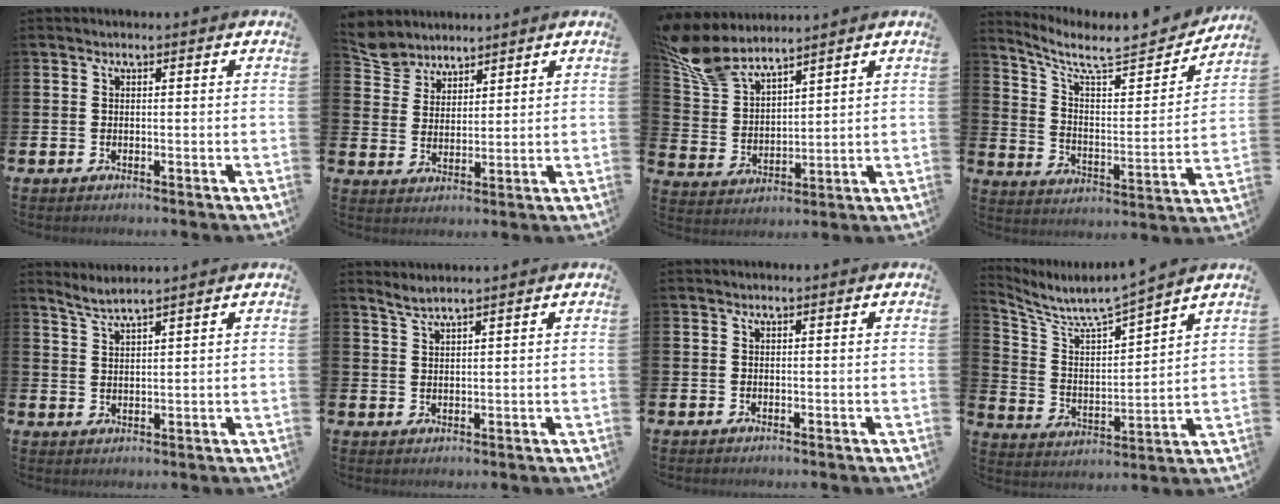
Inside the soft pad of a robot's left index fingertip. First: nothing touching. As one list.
[{"total": 5.1, "force": [4.8, 1.6, -0.5], "torque": [-0.021, -0.018, 0.091]}, {"total": 8.4, "force": [7.7, 2.3, 2.6], "torque": [-0.089, -0.031, 0.145]}, {"total": 7.5, "force": [6.7, 1.7, 3.0], "torque": [-0.089, -0.056, 0.109]}, {"total": 3.0, "force": [3.0, -0.5, 0.4], "torque": [-0.022, -0.008, 0.056]}, {"total": 2.2, "force": [2.1, -0.3, 0.4], "torque": [-0.020, 0.001, 0.041]}, {"total": 0.0}, {"total": 6.3, "force": [6.1, 0.1, 1.9], "torque": [-0.073, -0.055, 0.098]}]